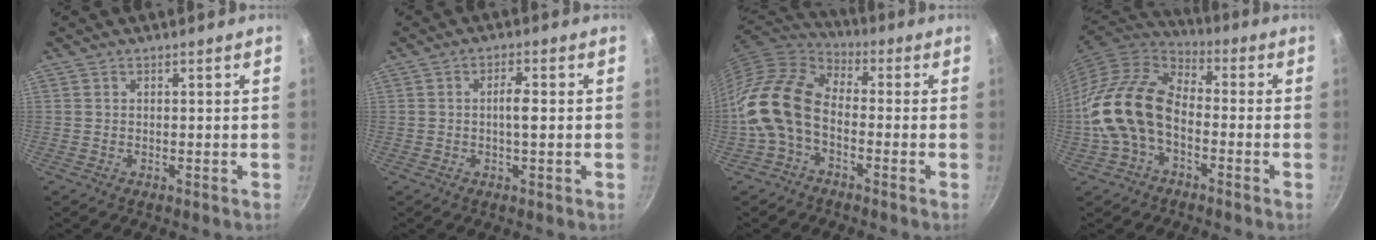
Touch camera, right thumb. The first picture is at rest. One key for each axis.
{"total": 3.4, "fx": -0.1, "fy": 0.9, "fz": 3.3, "tx": -0.066, "ty": 0.006, "tz": -0.005}
{"total": 13.9, "fx": -3.5, "fy": 8.8, "fz": 10.2, "tx": -0.184, "ty": 0.044, "tz": -0.092}
{"total": 15.8, "fx": -3.7, "fy": 10.1, "fz": 11.7, "tx": -0.203, "ty": 0.043, "tz": -0.085}